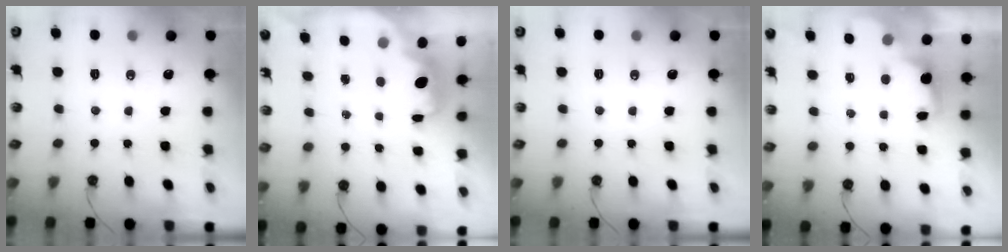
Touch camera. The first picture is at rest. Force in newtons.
{"total": 2.4, "press": 2.4, "slide": 0.6}
{"total": 0.0}
{"total": 2.5, "press": 2.4, "slide": 0.6}